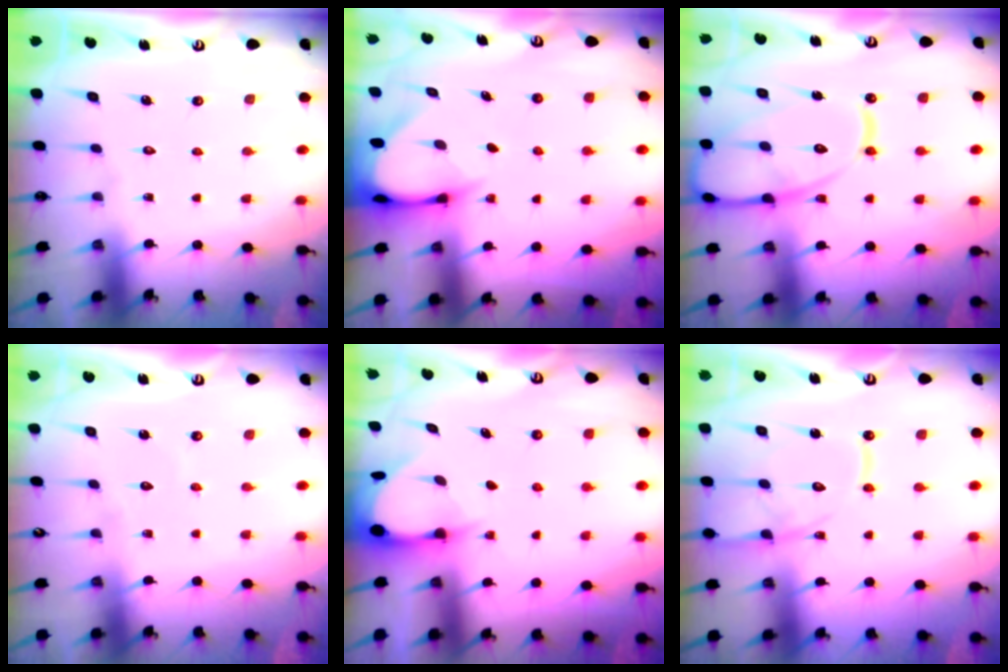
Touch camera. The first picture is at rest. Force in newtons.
{"total": 3.6, "press": 3.6, "slide": 0.2}
{"total": 17.8, "press": 17.7, "slide": 1.7}
{"total": 3.6, "press": 3.6, "slide": 0.4}
{"total": 3.3, "press": 3.3, "slide": 0.4}
{"total": 14.4, "press": 14.4, "slide": 1.3}